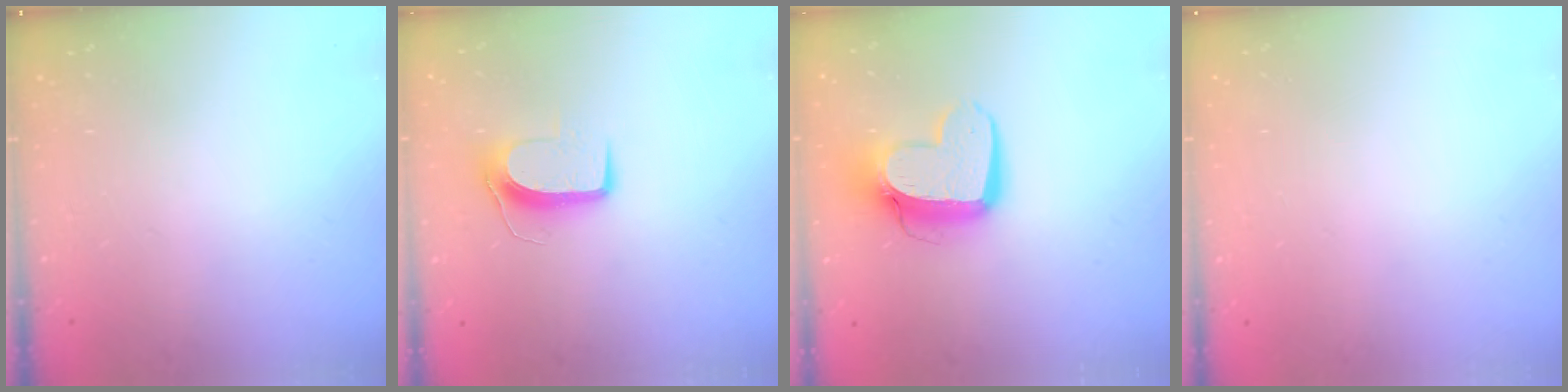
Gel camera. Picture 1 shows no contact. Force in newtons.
{"total": 9.4, "press": 9.4, "slide": 0.3}
{"total": 13.0, "press": 12.9, "slide": 1.4}
{"total": 0.0}